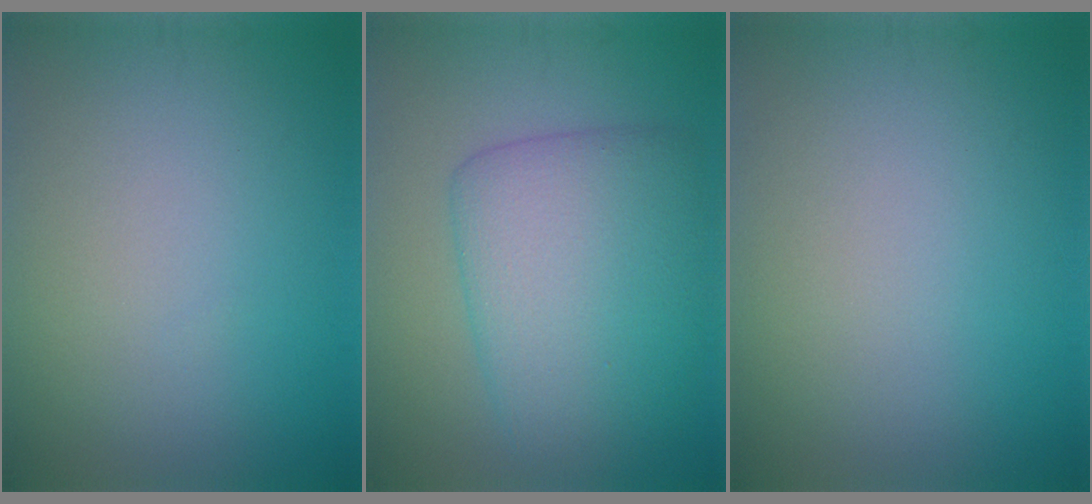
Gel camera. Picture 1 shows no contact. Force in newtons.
{"total": 7.6, "press": 7.5, "slide": 0.2}
{"total": 0.0}